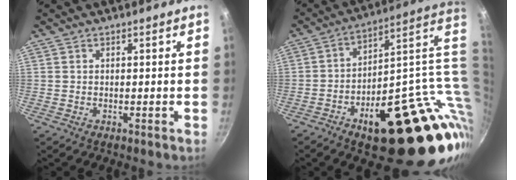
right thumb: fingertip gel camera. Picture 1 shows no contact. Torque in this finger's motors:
{"motor_torque": [3.81, 1.23, 1.48, -1.30, 0.37]}